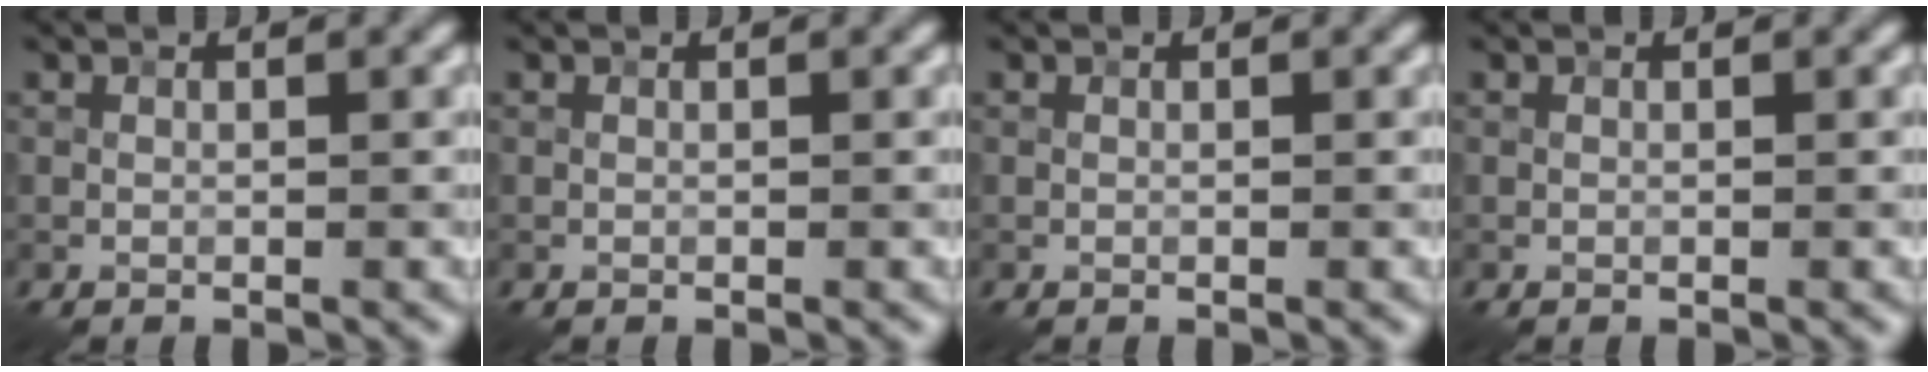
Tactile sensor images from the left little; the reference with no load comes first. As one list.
[{"total": 0.0}, {"total": 0.0}, {"total": 0.0}]